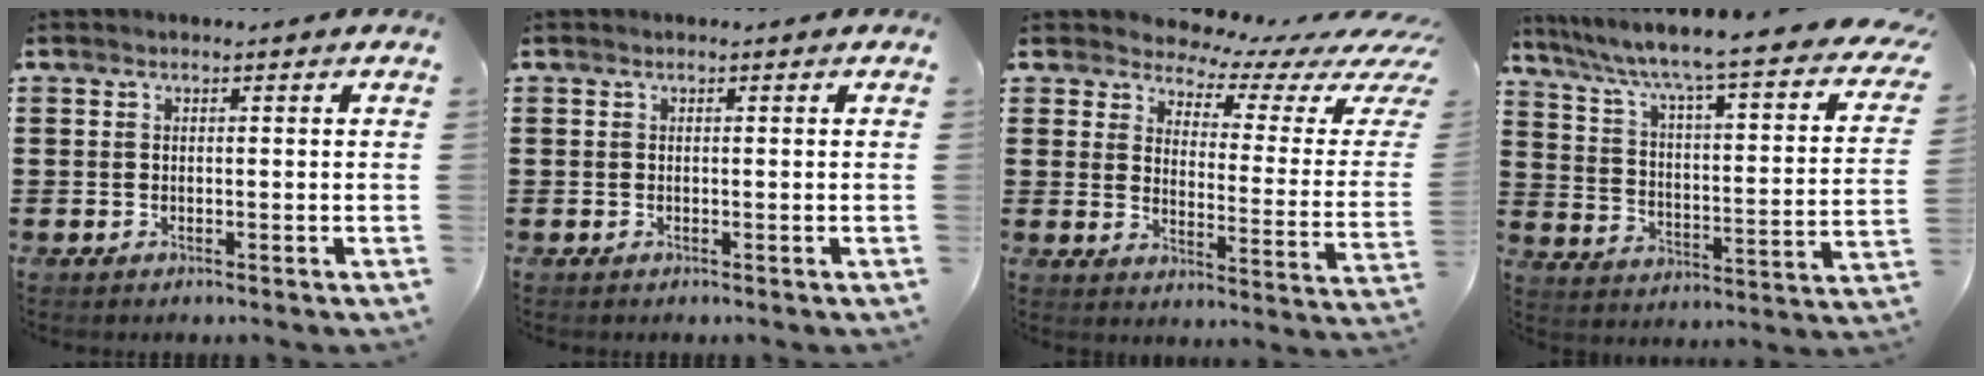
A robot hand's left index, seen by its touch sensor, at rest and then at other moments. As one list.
[{"total": 0.0}, {"total": 4.1, "force": [3.7, 1.2, 1.2], "torque": [-0.041, -0.034, 0.057]}, {"total": 5.6, "force": [3.9, -0.1, 4.0], "torque": [-0.094, -0.045, 0.051]}]